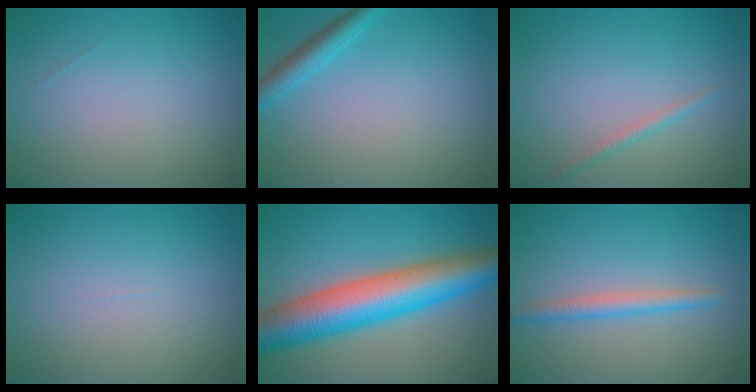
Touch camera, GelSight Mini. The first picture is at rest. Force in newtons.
{"total": 2.5, "press": 2.4, "slide": 0.1}
{"total": 0.9, "press": 0.9, "slide": 0.1}
{"total": 0.0}
{"total": 11.0, "press": 11.0, "slide": 0.2}
{"total": 2.1, "press": 2.1, "slide": 0.1}